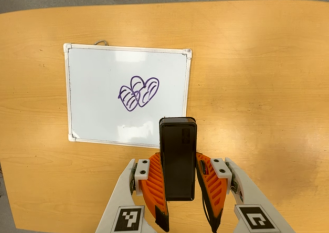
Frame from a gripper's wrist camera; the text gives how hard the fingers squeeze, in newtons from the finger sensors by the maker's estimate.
{"total": 4.4, "left": 3.2, "right": 5.6}